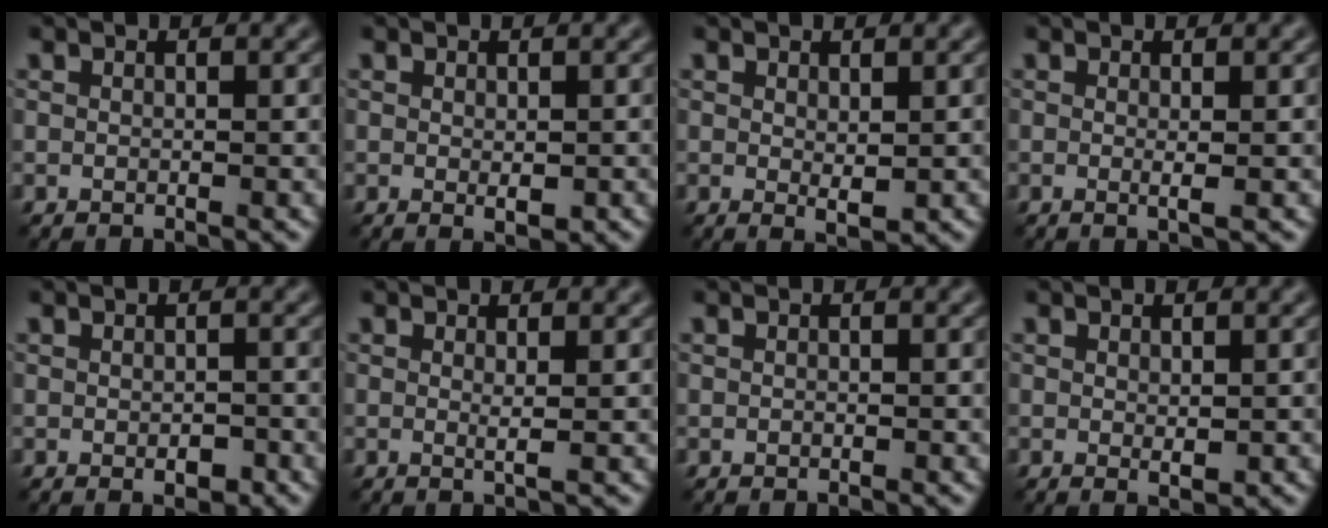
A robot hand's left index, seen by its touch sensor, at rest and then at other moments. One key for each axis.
{"total": 1.3, "fx": -0.2, "fy": 0.6, "fz": 1.2, "tx": -0.018, "ty": -0.006, "tz": 0.001}
{"total": 1.3, "fx": 0.3, "fy": 0.5, "fz": 1.1, "tx": -0.018, "ty": -0.006, "tz": 0.010}
{"total": 1.1, "fx": 0.0, "fy": 0.2, "fz": 1.1, "tx": -0.017, "ty": -0.004, "tz": -0.003}
{"total": 1.5, "fx": -0.5, "fy": 0.8, "fz": 1.1, "tx": -0.016, "ty": -0.003, "tz": -0.008}
{"total": 1.1, "fx": 0.2, "fy": 0.1, "fz": 1.0, "tx": -0.016, "ty": -0.003, "tz": 0.000}
{"total": 0.0}
{"total": 1.0, "fx": 0.1, "fy": 0.4, "fz": 0.9, "tx": -0.013, "ty": -0.003, "tz": 0.003}